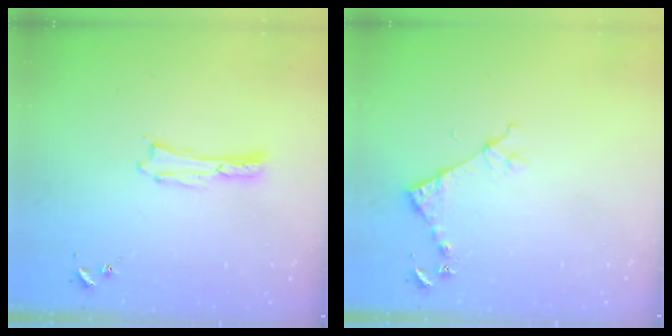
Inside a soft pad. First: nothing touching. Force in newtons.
{"total": 4.5, "press": 4.5, "slide": 0.3}